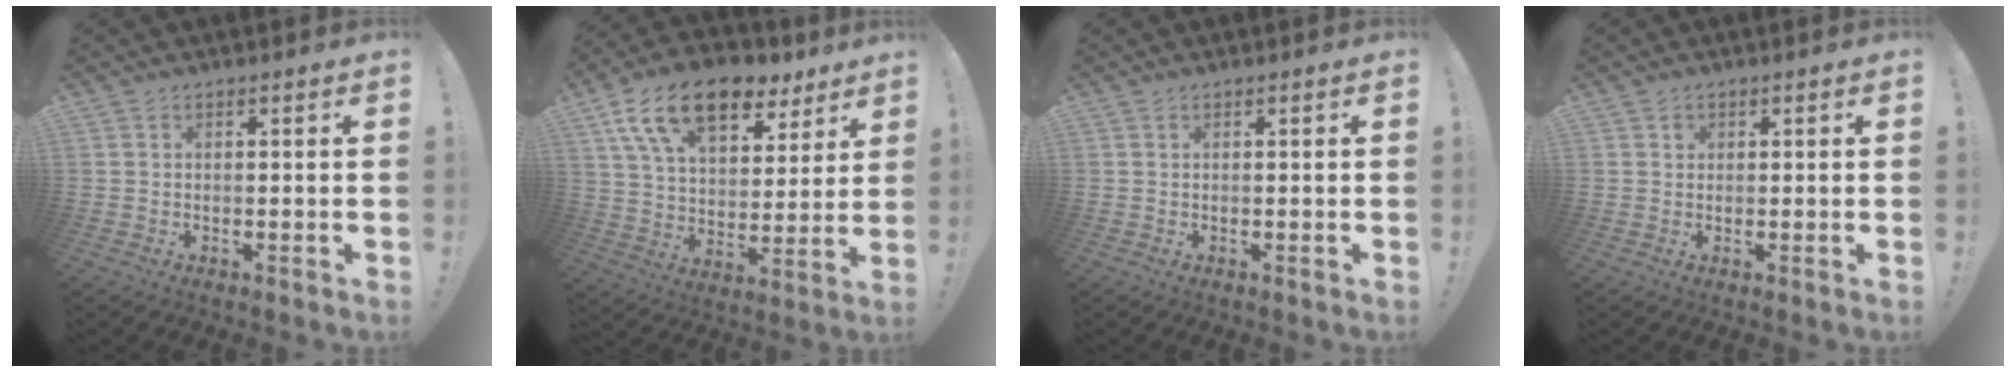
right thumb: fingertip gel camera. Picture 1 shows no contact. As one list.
[{"total": 18.7, "force": [11.4, 10.0, 10.9], "torque": [-0.180, -0.064, 0.202]}, {"total": 0.0}, {"total": 1.1, "force": [0.5, 0.9, 0.1], "torque": [0.003, -0.001, 0.008]}]